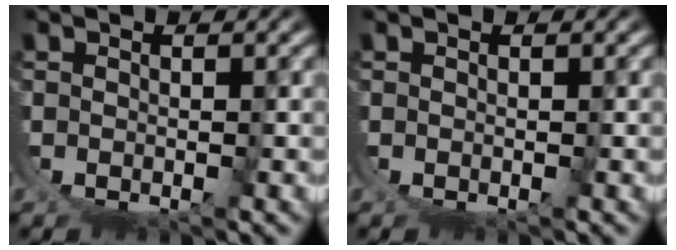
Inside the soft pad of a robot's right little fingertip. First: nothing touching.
{"total": 0.0}